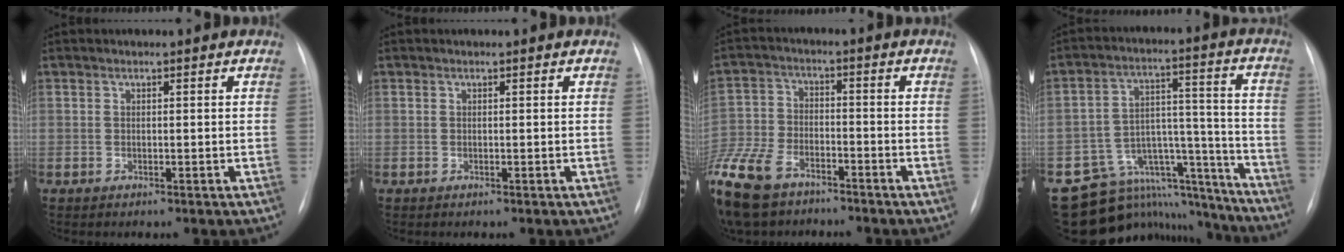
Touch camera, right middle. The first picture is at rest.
{"total": 0.0}
{"total": 15.3, "force": [-10.7, 7.4, 8.0], "torque": [-0.206, -0.028, -0.198]}
{"total": 16.2, "force": [-14.7, 6.5, 1.5], "torque": [-0.012, 0.083, -0.209]}